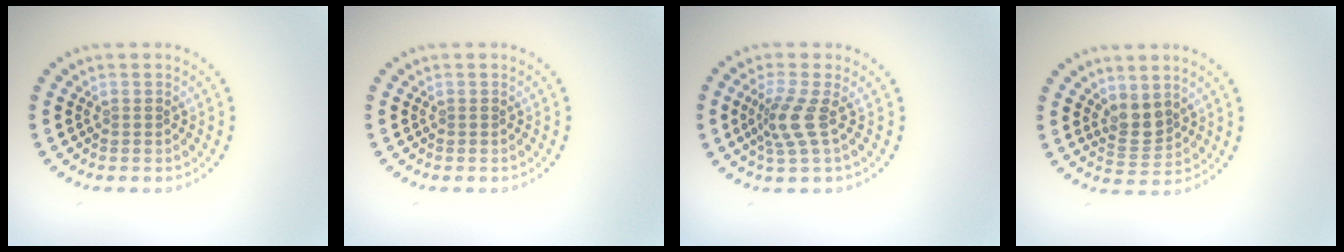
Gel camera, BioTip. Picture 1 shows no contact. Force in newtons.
{"total": 0.0}
{"total": 2.9, "press": 2.1, "slide": 2.0}
{"total": 2.6, "press": 2.1, "slide": 1.5}